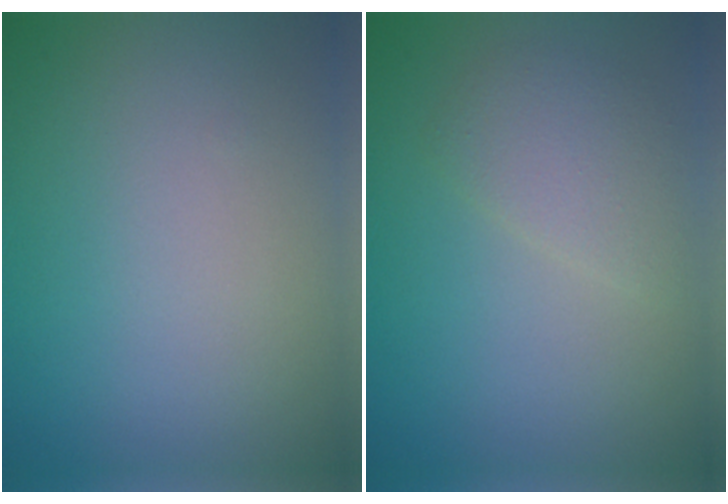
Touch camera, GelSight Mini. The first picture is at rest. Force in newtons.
{"total": 2.4, "press": 2.4, "slide": 0.2}